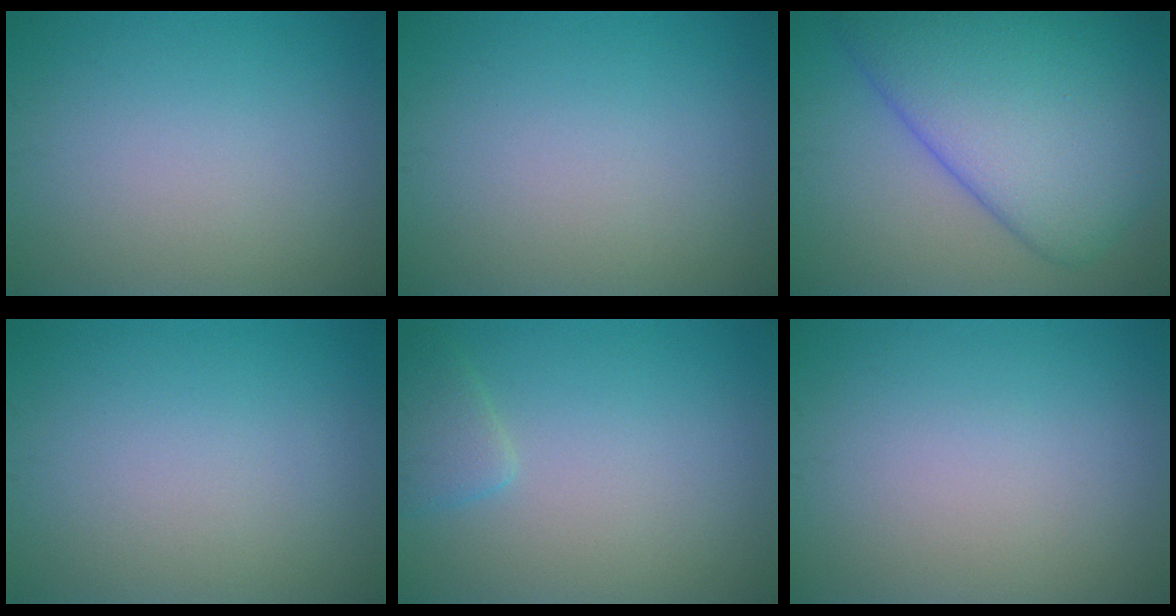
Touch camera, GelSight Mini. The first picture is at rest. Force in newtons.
{"total": 0.0}
{"total": 12.0, "press": 12.0, "slide": 0.5}
{"total": 0.0}
{"total": 1.8, "press": 1.8, "slide": 0.2}
{"total": 0.0}